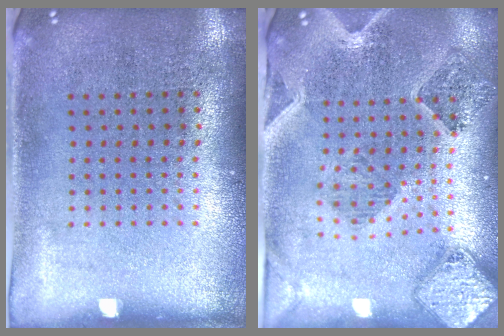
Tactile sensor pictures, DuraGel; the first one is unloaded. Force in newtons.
{"total": 1.6, "press": 1.5, "slide": 0.3}